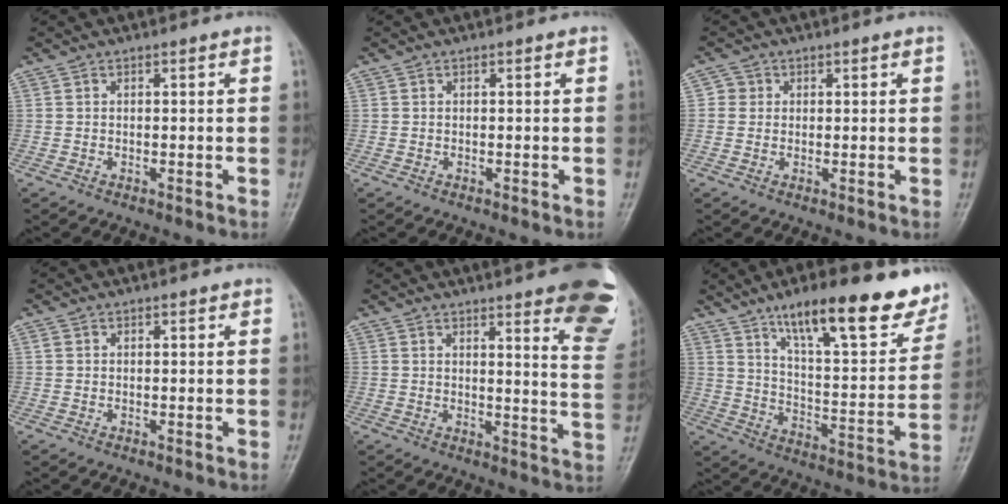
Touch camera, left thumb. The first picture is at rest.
{"total": 0.0}
{"total": 1.9, "force": [0.4, 1.8, 0.3], "torque": [0.007, 0.003, 0.000]}
{"total": 0.9, "force": [0.5, 0.7, 0.3], "torque": [0.001, -0.001, 0.007]}
{"total": 18.0, "force": [11.6, 3.5, 13.4], "torque": [-0.137, -0.059, 0.125]}
{"total": 22.3, "force": [14.7, 6.1, 15.5], "torque": [-0.184, -0.059, 0.228]}